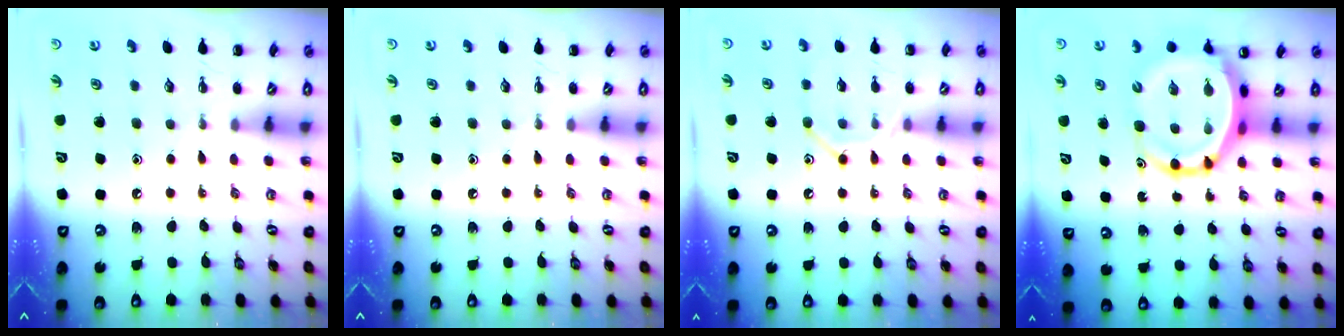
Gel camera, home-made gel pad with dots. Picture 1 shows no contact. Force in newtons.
{"total": 0.0}
{"total": 9.3, "press": 9.3, "slide": 1.2}
{"total": 11.0, "press": 10.6, "slide": 3.0}